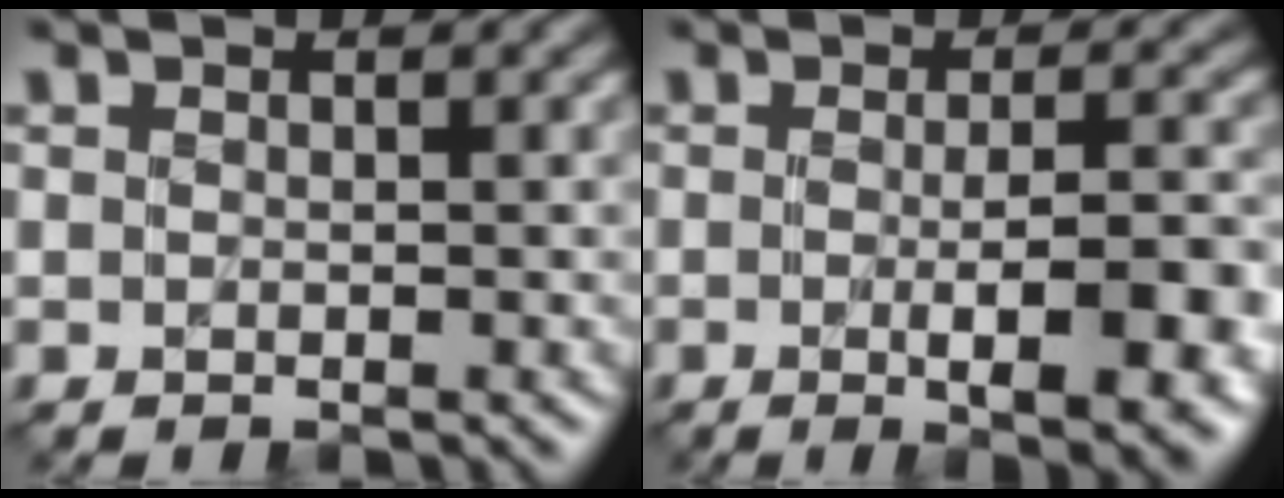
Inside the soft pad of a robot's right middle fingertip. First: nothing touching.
{"total": 7.5, "force": [-1.4, 2.3, 7.0], "torque": [-0.083, -0.007, -0.010]}